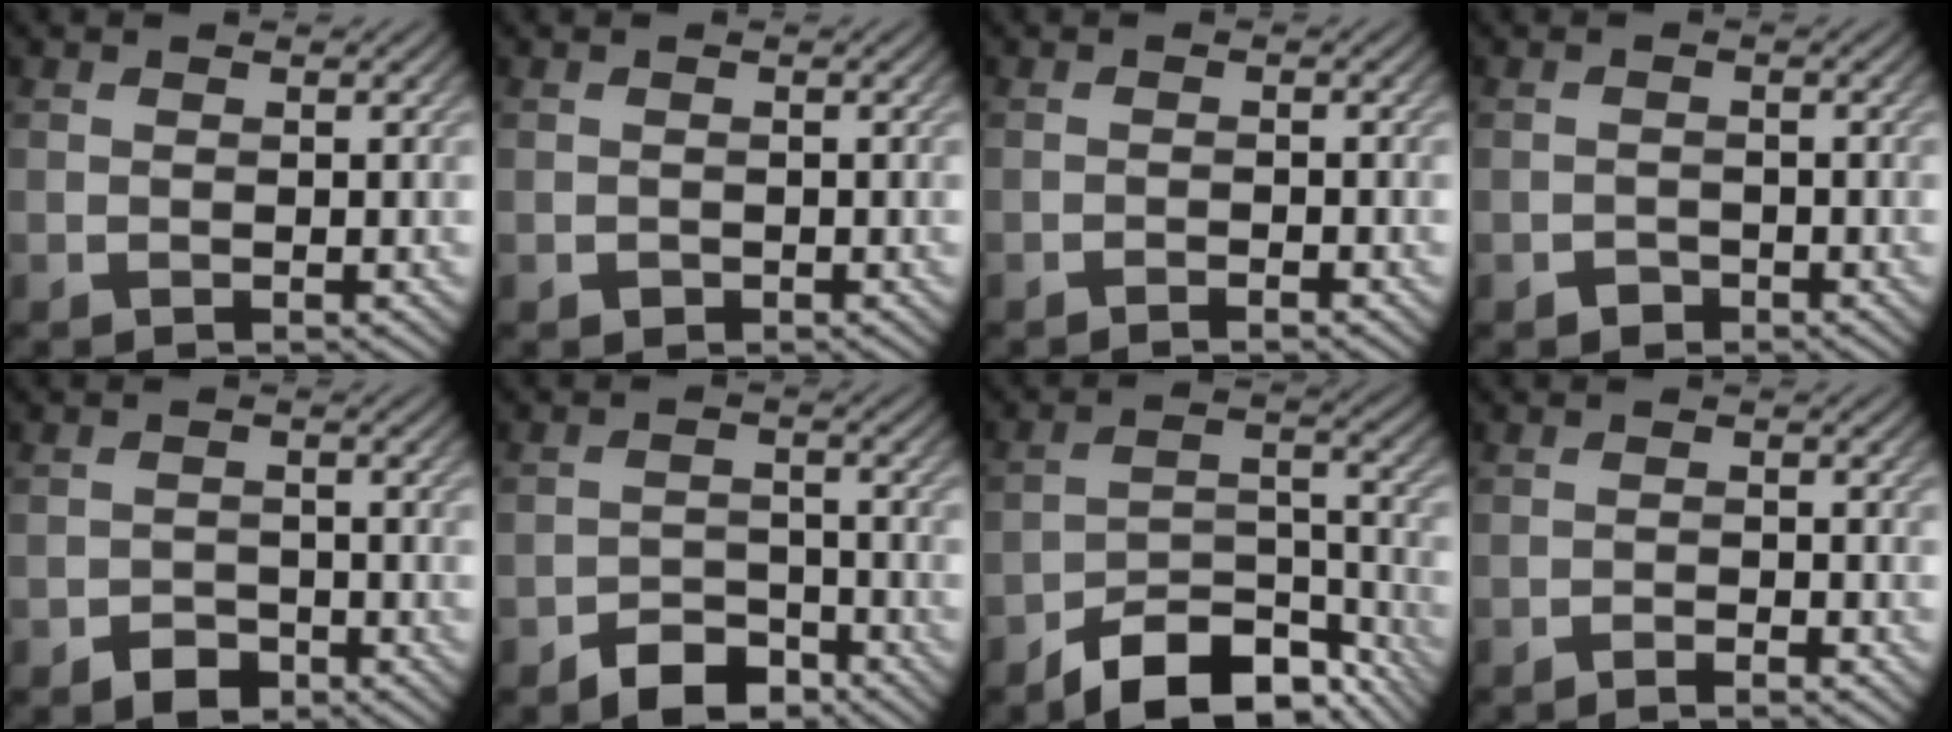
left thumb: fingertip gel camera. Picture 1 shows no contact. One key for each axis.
{"total": 0.7, "fx": -0.3, "fy": 0.6, "fz": 0.2, "tx": -0.002, "ty": -0.006, "tz": -0.006}
{"total": 1.0, "fx": -0.9, "fy": 0.0, "fz": 0.6, "tx": -0.009, "ty": 0.001, "tz": -0.018}
{"total": 1.4, "fx": -1.0, "fy": 0.9, "fz": 0.4, "tx": -0.003, "ty": 0.000, "tz": -0.021}
{"total": 2.7, "fx": -1.9, "fy": 1.7, "fz": 1.1, "tx": -0.014, "ty": 0.000, "tz": -0.038}
{"total": 4.7, "fx": -3.6, "fy": 2.3, "fz": 2.0, "tx": -0.030, "ty": 0.000, "tz": -0.069}
{"total": 11.6, "fx": -8.6, "fy": 4.8, "fz": 6.2, "tx": -0.092, "ty": -0.007, "tz": -0.148}
{"total": 1.6, "fx": -1.4, "fy": 0.1, "fz": 0.9, "tx": -0.015, "ty": 0.003, "tz": -0.027}